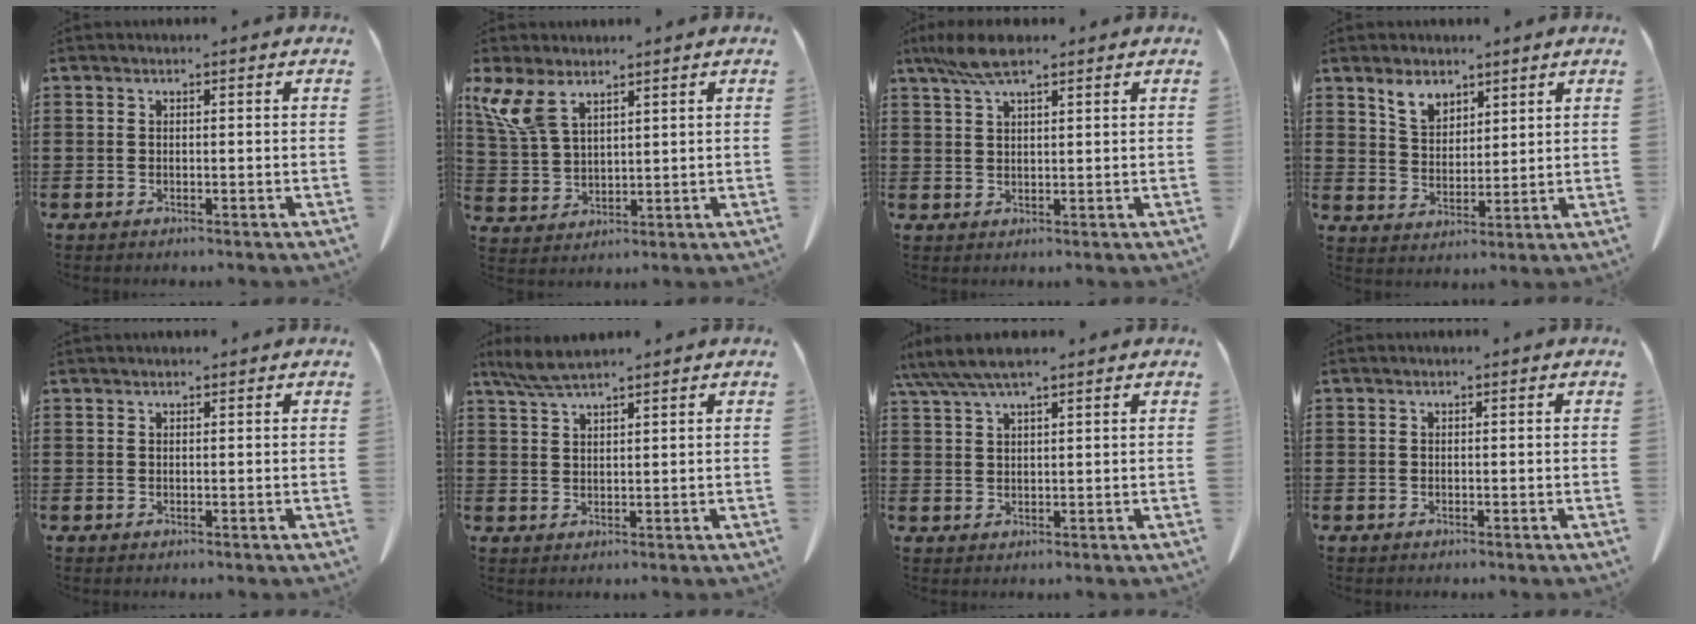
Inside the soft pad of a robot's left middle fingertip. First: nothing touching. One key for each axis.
{"total": 6.8, "fx": 4.3, "fy": 2.8, "fz": 4.3, "tx": -0.116, "ty": -0.006, "tz": 0.078}
{"total": 5.7, "fx": 3.7, "fy": 1.3, "fz": 4.2, "tx": -0.089, "ty": 0.002, "tz": 0.068}
{"total": 4.5, "fx": 3.5, "fy": 2.4, "fz": 1.6, "tx": -0.036, "ty": 0.003, "tz": 0.064}
{"total": 0.6, "fx": 0.6, "fy": 0.1, "fz": 0.1, "tx": -0.005, "ty": 0.001, "tz": 0.011}
{"total": 4.0, "fx": 3.2, "fy": 0.4, "fz": 2.3, "tx": -0.054, "ty": -0.003, "tz": 0.061}
{"total": 4.9, "fx": 3.9, "fy": 0.6, "fz": 2.9, "tx": -0.065, "ty": -0.007, "tz": 0.071}
{"total": 0.0}